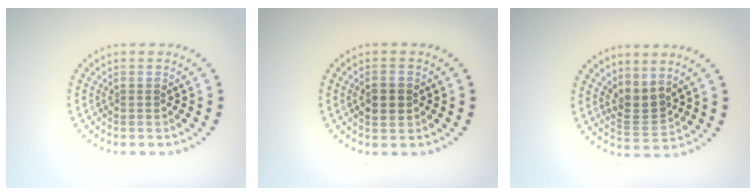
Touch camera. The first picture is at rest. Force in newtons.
{"total": 2.5, "press": 2.5, "slide": 0.2}
{"total": 2.6, "press": 2.2, "slide": 1.5}